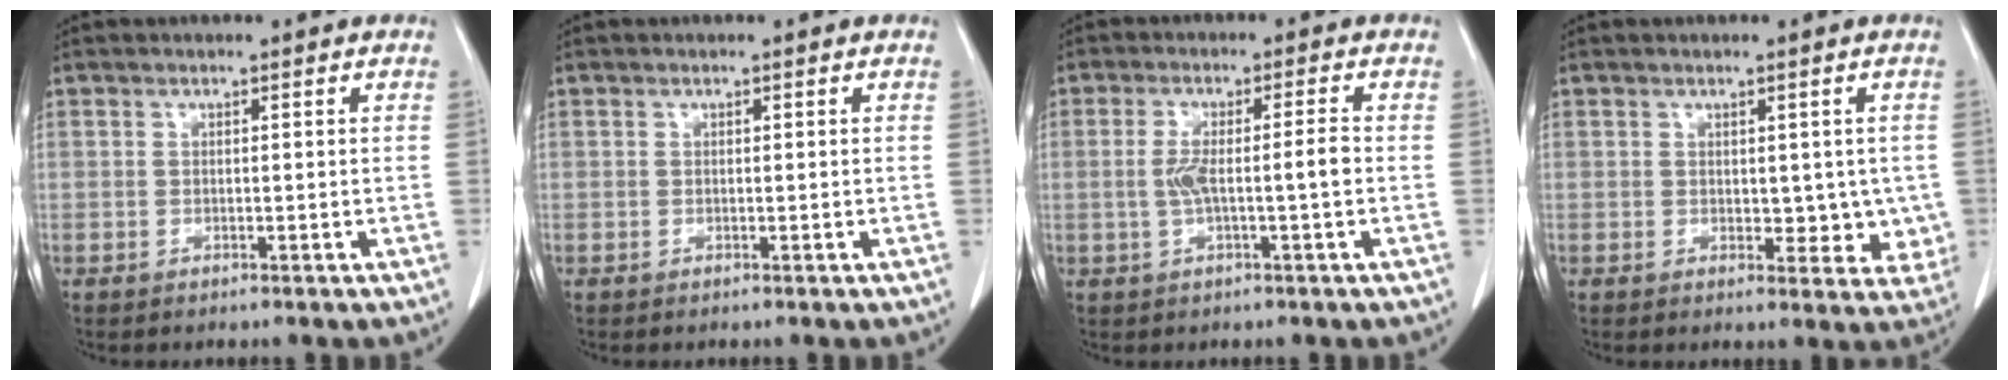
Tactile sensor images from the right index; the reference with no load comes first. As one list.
[{"total": 0.0}, {"total": 5.2, "force": [-0.7, 0.2, 5.2], "torque": [-0.104, 0.010, -0.008]}, {"total": 5.0, "force": [0.1, 3.2, 3.9], "torque": [-0.022, -0.004, 0.007]}]